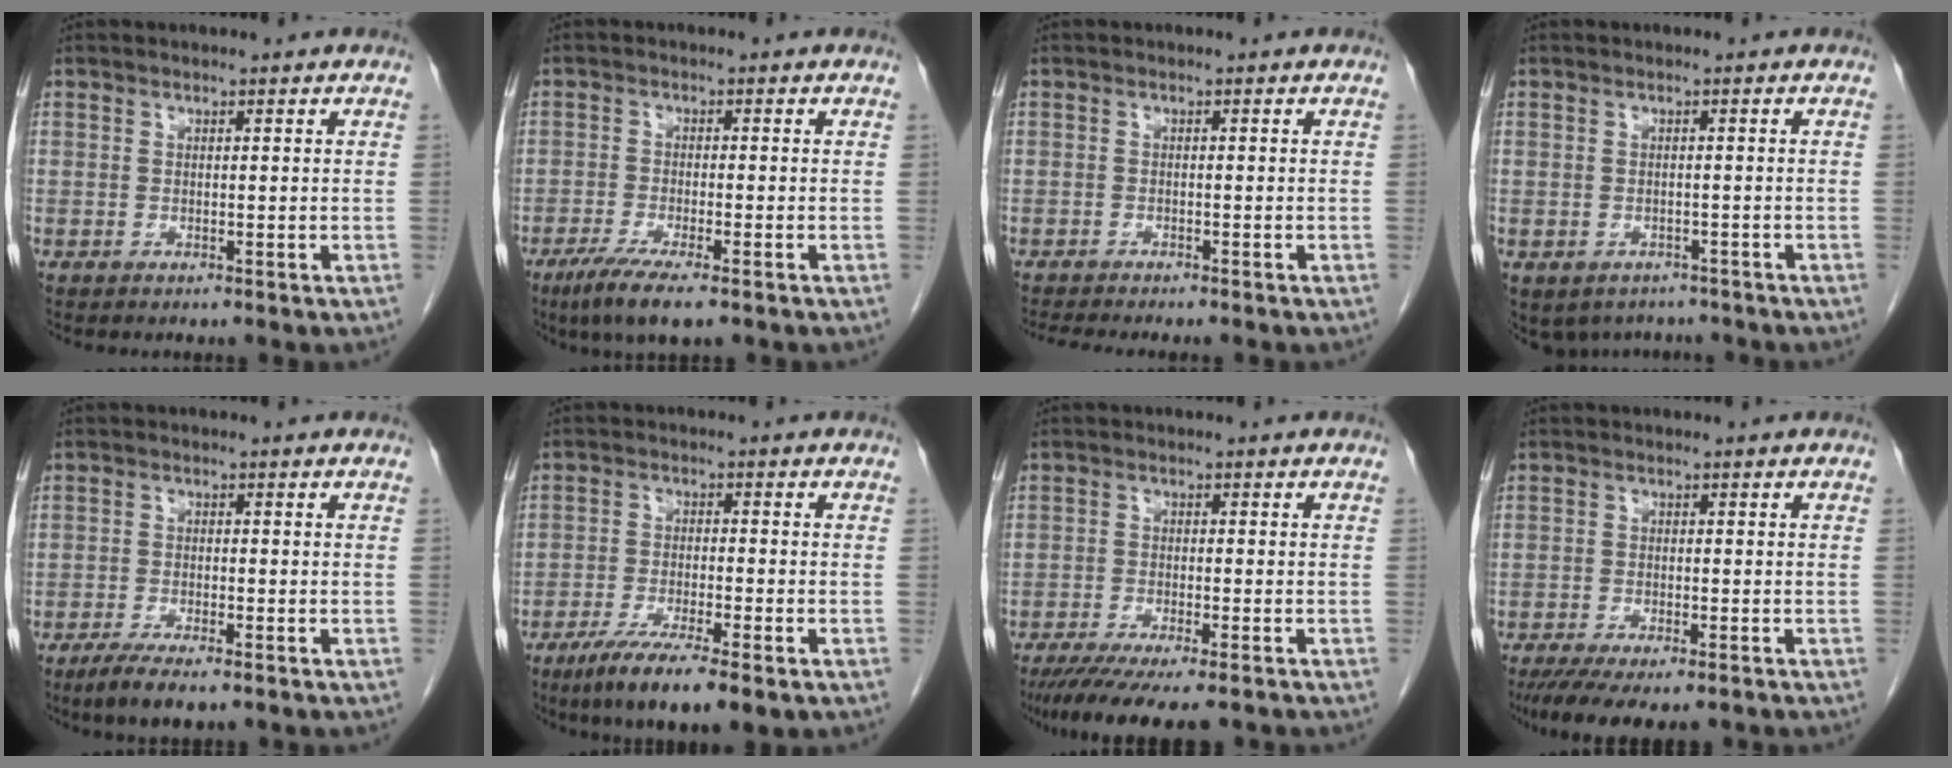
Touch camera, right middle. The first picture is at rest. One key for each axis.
{"total": 6.5, "fx": -4.2, "fy": 0.7, "fz": 5.0, "tx": -0.091, "ty": -0.018, "tz": -0.069}
{"total": 6.1, "fx": -5.3, "fy": 0.7, "fz": 2.9, "tx": -0.036, "ty": -0.009, "tz": -0.079}
{"total": 6.4, "fx": -5.0, "fy": 3.9, "fz": 1.1, "tx": -0.012, "ty": 0.007, "tz": -0.060}
{"total": 5.6, "fx": -3.9, "fy": 1.3, "fz": 3.8, "tx": -0.066, "ty": -0.010, "tz": -0.059}
{"total": 10.1, "fx": -6.4, "fy": 1.4, "fz": 7.7, "tx": -0.127, "ty": -0.022, "tz": -0.100}
{"total": 11.7, "fx": -9.3, "fy": 1.8, "fz": 6.8, "tx": -0.096, "ty": -0.020, "tz": -0.141}
{"total": 10.4, "fx": -7.9, "fy": 3.0, "fz": 6.1, "tx": -0.096, "ty": -0.015, "tz": -0.118}